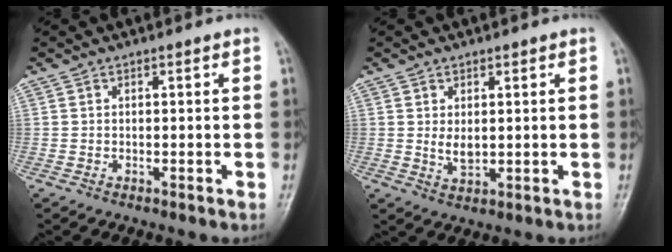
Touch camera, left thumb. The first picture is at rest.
{"total": 3.2, "force": [0.7, 2.0, 2.4], "torque": [-0.033, -0.011, 0.017]}